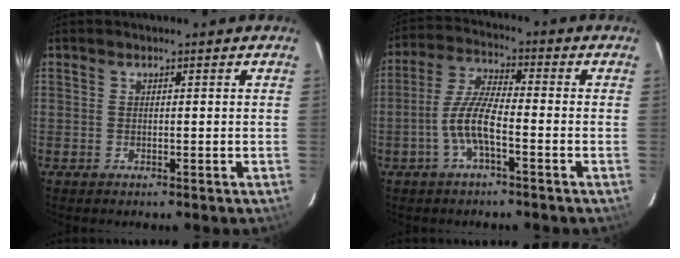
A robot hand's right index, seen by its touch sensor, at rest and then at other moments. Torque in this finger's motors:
{"motor_torque": [1.30, -0.68, 0.71, 0.19]}